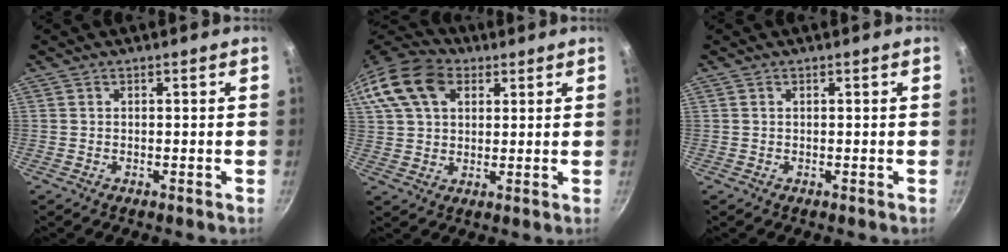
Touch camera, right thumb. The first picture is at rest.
{"total": 17.5, "force": [6.7, 12.2, 10.6], "torque": [-0.220, 0.026, 0.112]}
{"total": 0.0}